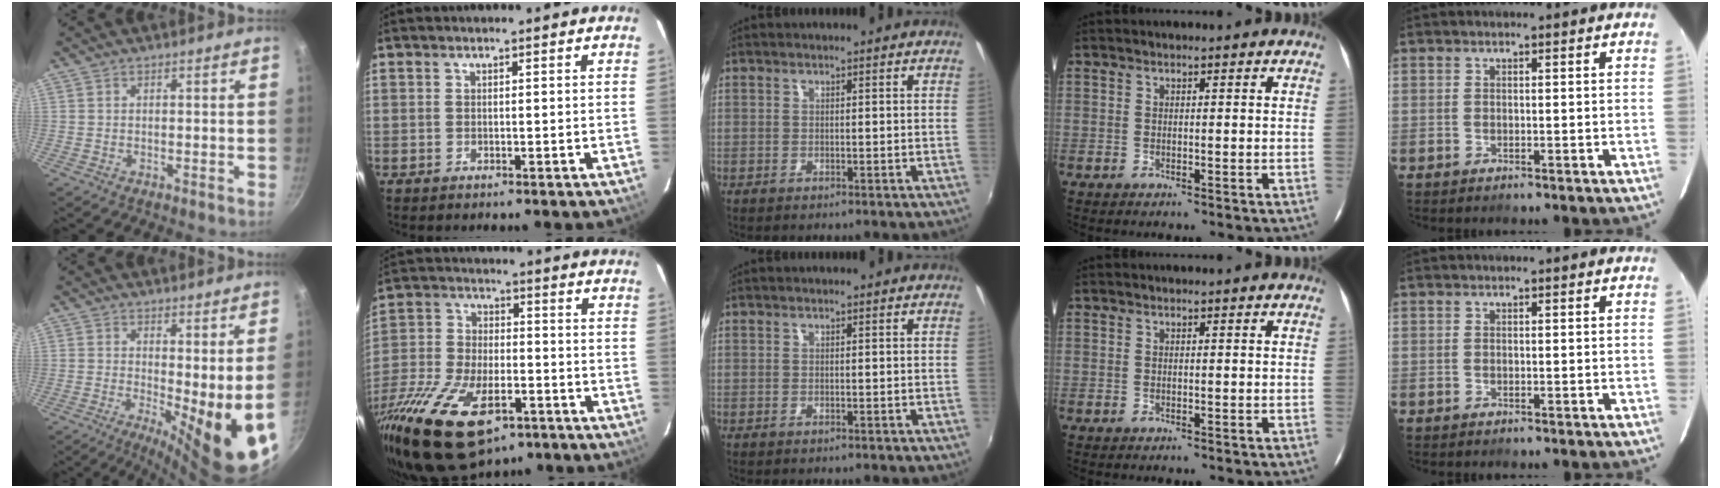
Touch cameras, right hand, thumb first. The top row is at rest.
{"thumb": {"total": 10.2, "force": [-0.7, 2.1, 9.9], "torque": [-0.119, -0.016, -0.006]}, "index": {"total": 28.3, "force": [-15.5, 14.0, 19.1], "torque": [-0.420, -0.058, -0.259]}}